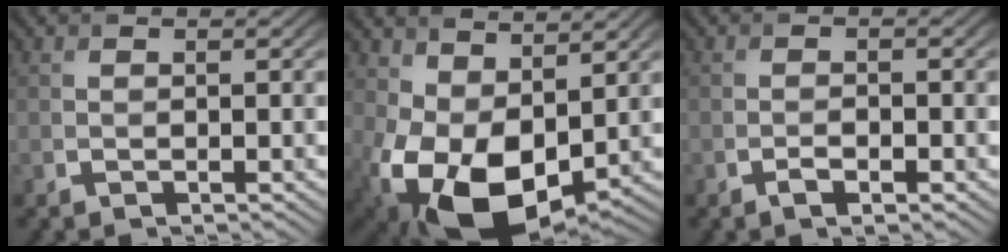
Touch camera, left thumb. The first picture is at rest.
{"total": 14.1, "force": [-0.1, 9.0, 10.8], "torque": [-0.224, -0.044, 0.012]}
{"total": 1.7, "force": [-0.9, 0.6, 1.3], "torque": [-0.025, -0.001, -0.018]}